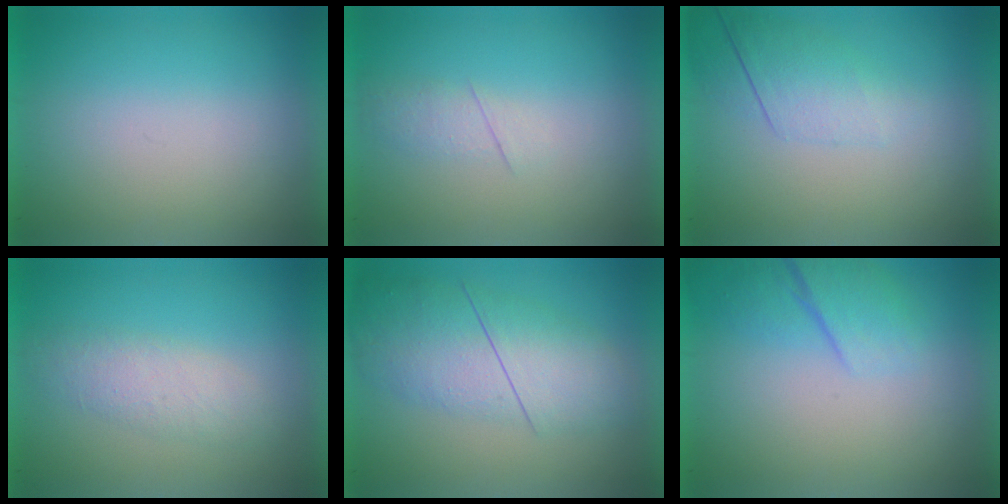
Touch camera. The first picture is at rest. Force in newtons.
{"total": 2.1}
{"total": 2.2}
{"total": 1.8}
{"total": 4.5}
{"total": 2.2}